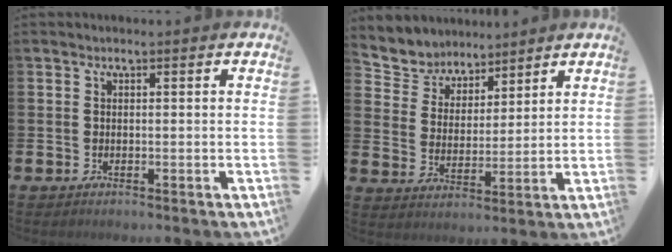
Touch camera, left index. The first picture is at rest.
{"total": 5.4, "force": [4.9, 2.2, -0.9], "torque": [-0.016, -0.038, 0.086]}